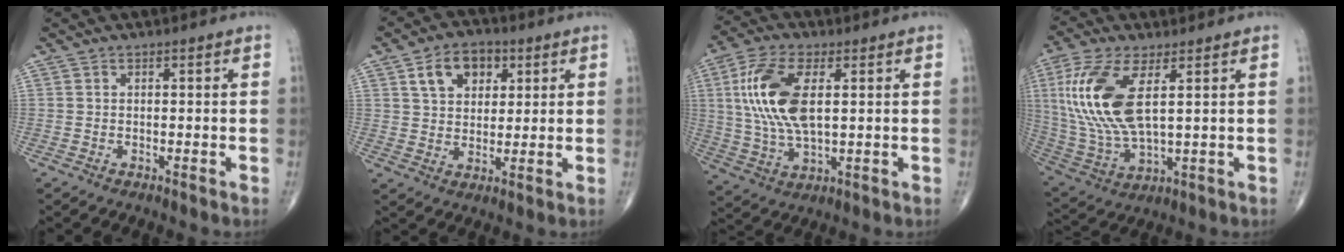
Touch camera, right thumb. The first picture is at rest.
{"total": 9.2, "force": [3.8, 6.3, 5.5], "torque": [-0.059, -0.006, 0.061]}
{"total": 14.6, "force": [2.9, 6.7, 12.7], "torque": [-0.268, -0.002, 0.058]}
{"total": 17.2, "force": [4.2, 7.1, 15.1], "torque": [-0.339, -0.015, 0.089]}